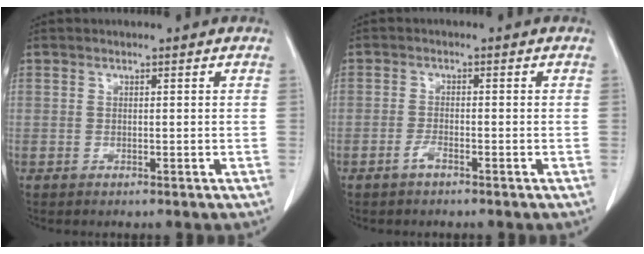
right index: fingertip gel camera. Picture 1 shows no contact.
{"total": 1.6, "force": [-1.2, 0.2, 1.1], "torque": [-0.026, -0.001, -0.021]}